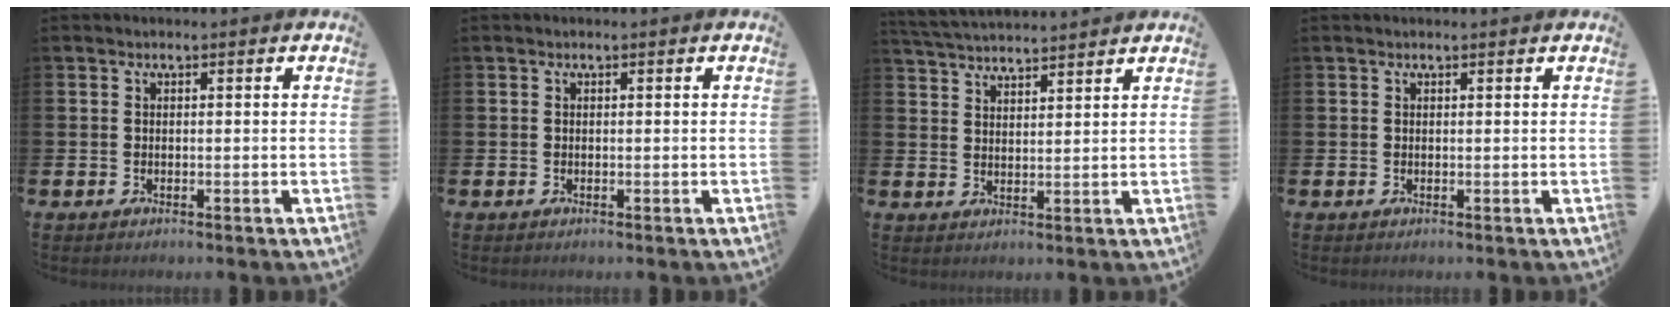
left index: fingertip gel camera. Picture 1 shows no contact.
{"total": 0.0}
{"total": 3.9, "force": [3.9, 0.2, 0.3], "torque": [-0.023, -0.019, 0.072]}
{"total": 0.0}